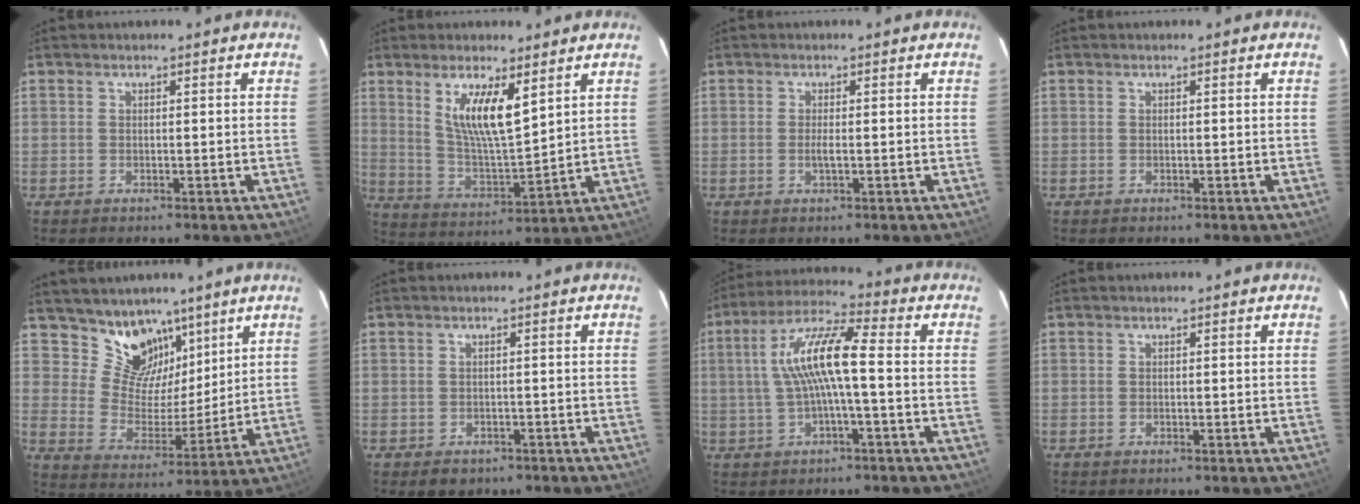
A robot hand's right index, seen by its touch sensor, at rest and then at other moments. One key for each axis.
{"total": 10.4, "fx": 5.2, "fy": 2.5, "fz": 8.6, "tx": -0.159, "ty": -0.009, "tz": 0.107}
{"total": 1.4, "fx": -0.3, "fy": 0.1, "fz": 1.3, "tx": -0.024, "ty": -0.004, "tz": -0.006}
{"total": 0.0}
{"total": 11.3, "fx": 8.1, "fy": 7.0, "fz": 3.7, "tx": -0.066, "ty": -0.005, "tz": 0.150}
{"total": 3.2, "fx": -1.6, "fy": 2.7, "fz": 0.8, "tx": -0.012, "ty": 0.002, "tz": -0.015}
{"total": 10.7, "fx": -0.1, "fy": 1.5, "fz": 10.6, "tx": -0.208, "ty": 0.020, "tz": -0.001}
{"total": 0.0}